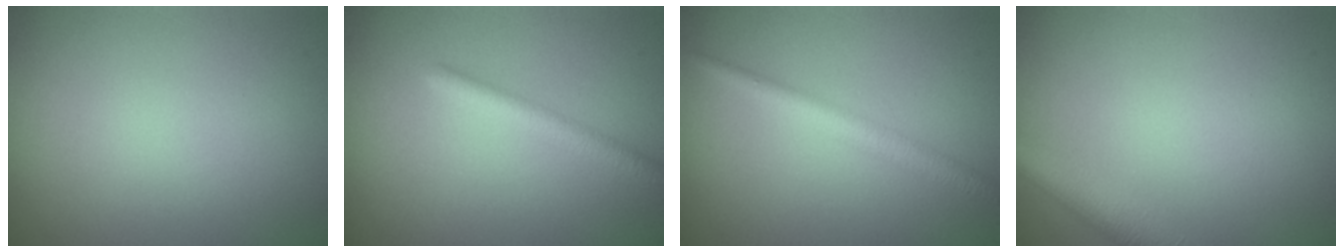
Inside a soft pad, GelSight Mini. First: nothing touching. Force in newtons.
{"total": 2.2, "press": 2.2, "slide": 0.1}
{"total": 2.4, "press": 2.4, "slide": 0.1}
{"total": 3.9, "press": 3.9, "slide": 0.3}